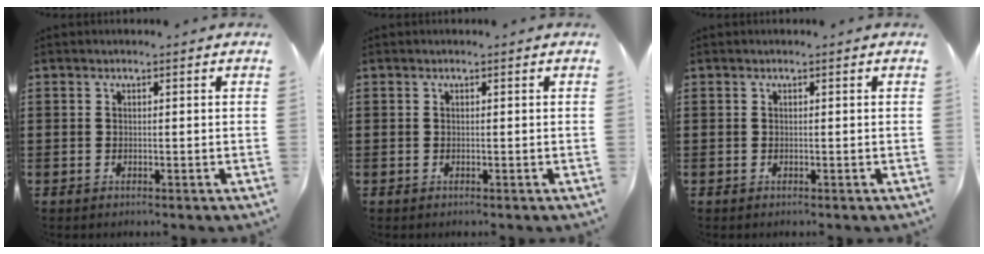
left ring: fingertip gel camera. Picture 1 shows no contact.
{"total": 0.0}
{"total": 0.0}